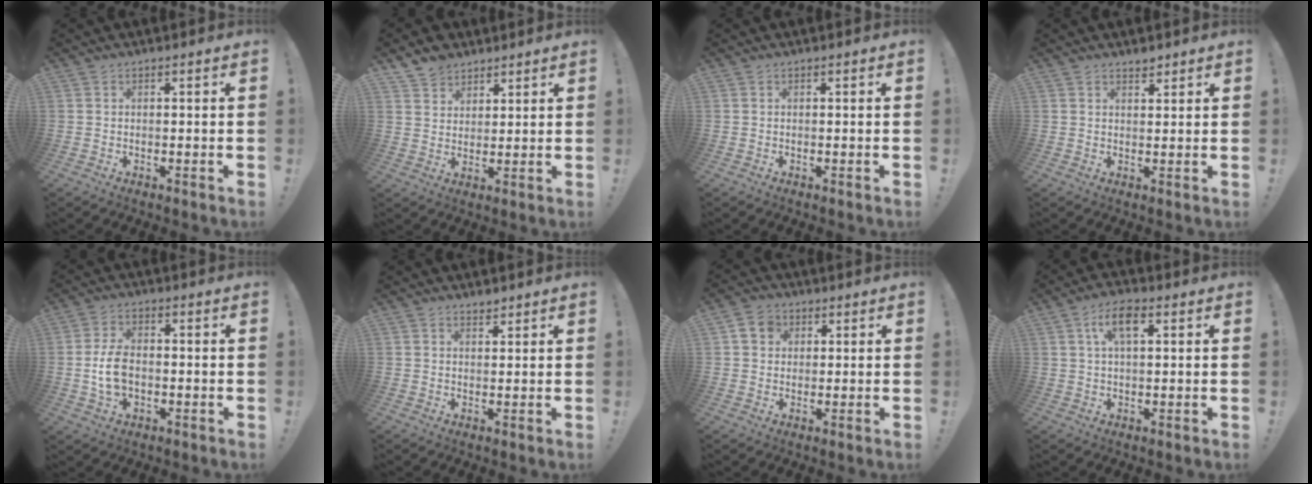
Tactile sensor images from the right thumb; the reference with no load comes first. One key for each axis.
{"total": 6.5, "fx": 5.2, "fy": 3.7, "fz": 0.8, "tx": -0.022, "ty": -0.035, "tz": 0.103}
{"total": 0.0}
{"total": 1.8, "fx": 1.7, "fy": 0.5, "fz": 0.4, "tx": 0.006, "ty": -0.014, "tz": 0.029}
{"total": 8.0, "fx": -1.2, "fy": 5.0, "fz": 6.1, "tx": -0.123, "ty": 0.001, "tz": -0.020}
{"total": 1.7, "fx": 1.6, "fy": 0.5, "fz": 0.3, "tx": 0.009, "ty": -0.012, "tz": 0.027}
{"total": 5.5, "fx": 2.1, "fy": 4.6, "fz": 2.3, "tx": -0.032, "ty": -0.001, "tz": 0.040}
{"total": 7.0, "fx": 2.4, "fy": 3.2, "fz": 5.7, "tx": -0.103, "ty": 0.009, "tz": 0.040}